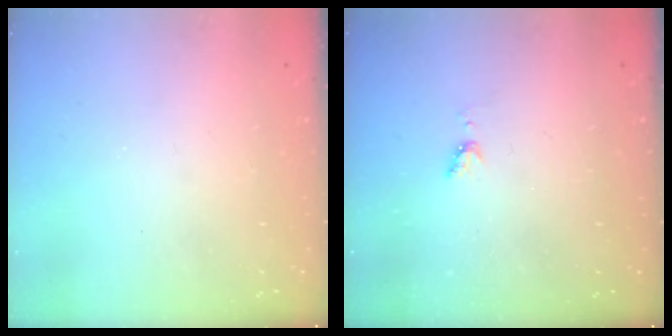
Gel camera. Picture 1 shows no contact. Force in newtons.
{"total": 4.0, "press": 4.0, "slide": 0.5}